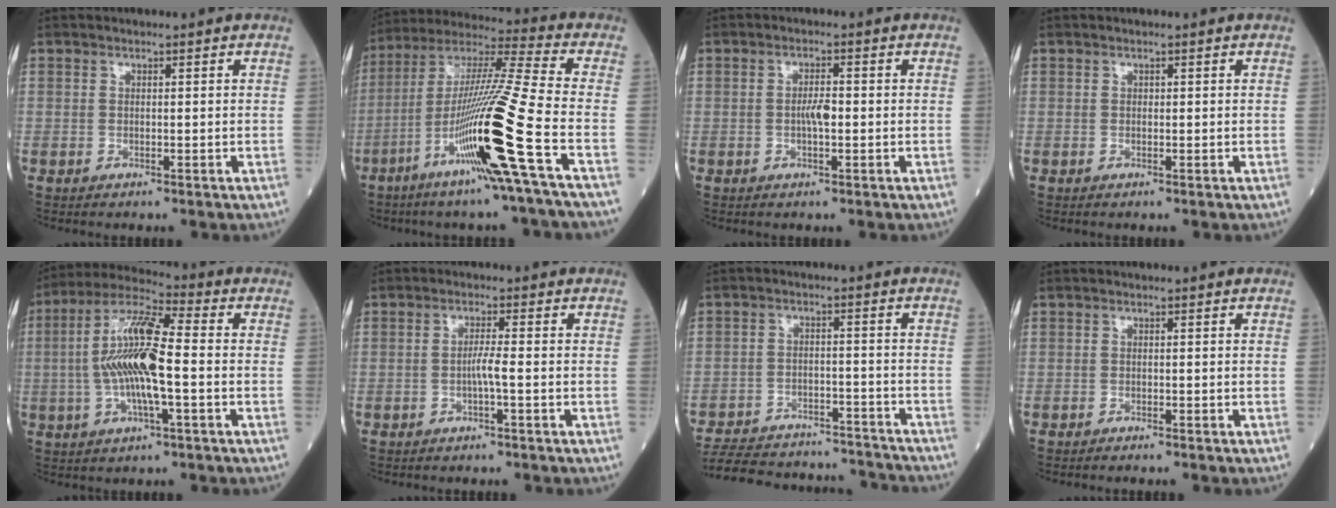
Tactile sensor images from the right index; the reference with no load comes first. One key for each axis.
{"total": 19.8, "fx": -7.4, "fy": -2.0, "fz": 18.3, "tx": -0.367, "ty": -0.030, "tz": -0.149}
{"total": 2.6, "fx": -0.3, "fy": 0.6, "fz": 2.5, "tx": -0.047, "ty": 0.003, "tz": -0.006}
{"total": 0.0}
{"total": 13.0, "fx": -1.1, "fy": 2.1, "fz": 12.8, "tx": -0.257, "ty": 0.009, "tz": -0.025}
{"total": 2.2, "fx": -0.7, "fy": -0.3, "fz": 2.0, "tx": -0.037, "ty": 0.001, "tz": -0.014}
{"total": 20.0, "fx": -18.8, "fy": 4.3, "fz": 5.4, "tx": -0.116, "ty": 0.001, "tz": -0.259}
{"total": 1.6, "fx": -1.4, "fy": 0.0, "fz": 0.7, "tx": -0.011, "ty": -0.001, "tz": -0.016}